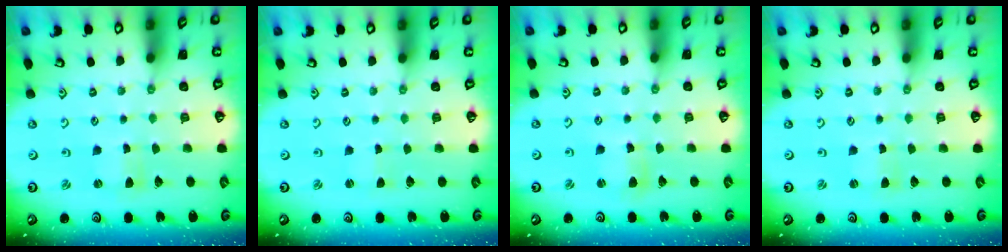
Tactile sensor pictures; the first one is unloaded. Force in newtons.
{"total": 0.0}
{"total": 4.2, "press": 4.2, "slide": 0.5}
{"total": 0.0}